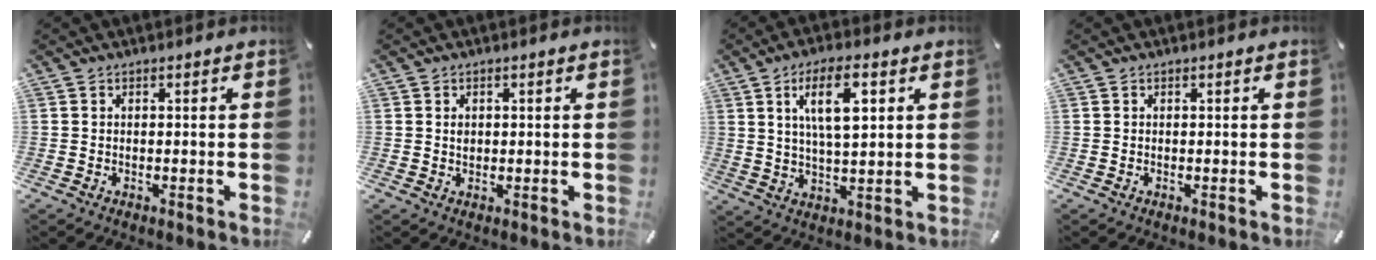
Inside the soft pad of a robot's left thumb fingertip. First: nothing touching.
{"total": 1.3, "force": [0.3, 1.1, 0.6], "torque": [-0.006, 0.000, 0.003]}
{"total": 10.9, "force": [4.5, 3.9, 9.1], "torque": [-0.160, 0.000, 0.074]}
{"total": 0.0}